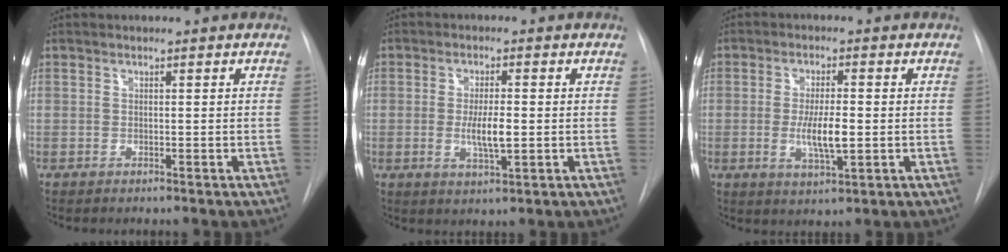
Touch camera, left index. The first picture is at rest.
{"total": 4.9, "force": [-1.6, 0.9, 4.6], "torque": [-0.086, -0.012, -0.021]}
{"total": 6.1, "force": [-1.8, 1.2, 5.7], "torque": [-0.108, -0.014, -0.026]}